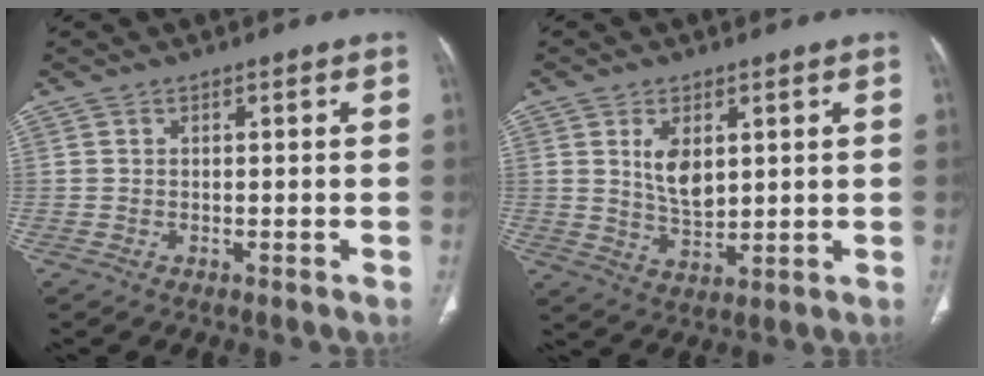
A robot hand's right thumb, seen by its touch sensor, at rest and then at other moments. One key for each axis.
{"total": 6.9, "fx": 2.1, "fy": 3.9, "fz": 5.3, "tx": -0.080, "ty": -0.017, "tz": 0.049}